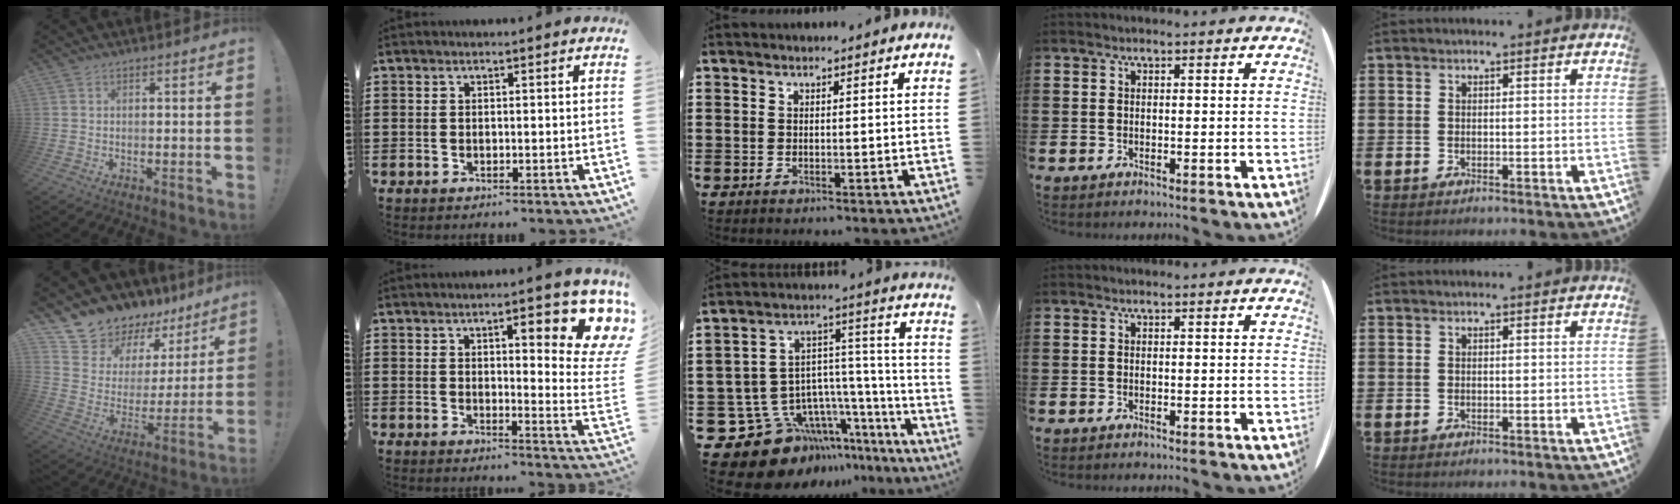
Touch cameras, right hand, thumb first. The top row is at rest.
{"thumb": {"total": 11.5, "force": [10.7, 4.2, -0.1], "torque": [-0.013, -0.108, 0.201]}, "index": {"total": 10.7, "force": [5.3, 2.9, 8.8], "torque": [-0.119, -0.027, 0.084]}, "middle": {"total": 12.2, "force": [-8.4, 7.7, 4.5], "torque": [-0.126, -0.005, -0.145]}}